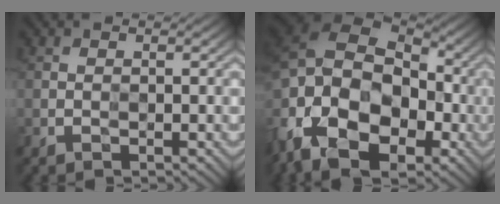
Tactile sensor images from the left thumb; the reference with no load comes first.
{"total": 20.1, "force": [-8.2, 14.5, 11.2], "torque": [-0.267, -0.034, -0.134]}